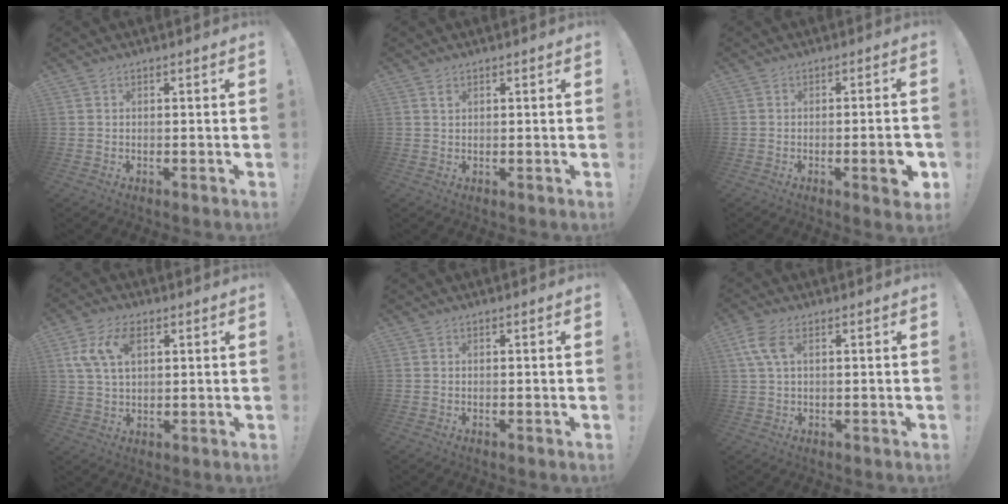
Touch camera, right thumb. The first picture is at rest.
{"total": 1.0, "force": [0.6, 0.5, 0.6], "torque": [-0.009, -0.001, 0.011]}
{"total": 6.5, "force": [-2.0, 1.1, 6.1], "torque": [-0.074, -0.002, -0.030]}
{"total": 10.1, "force": [3.8, 6.1, 7.0], "torque": [-0.139, 0.001, 0.072]}
{"total": 0.0}
{"total": 6.1, "force": [1.9, 2.8, 5.1], "torque": [-0.115, 0.004, 0.035]}